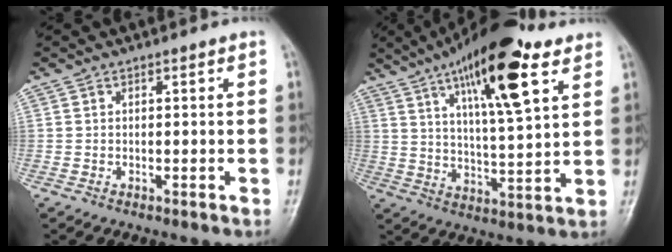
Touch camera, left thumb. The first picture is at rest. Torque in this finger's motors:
{"motor_torque": [0.38, 0.51, 1.82, -0.94, 0.20]}